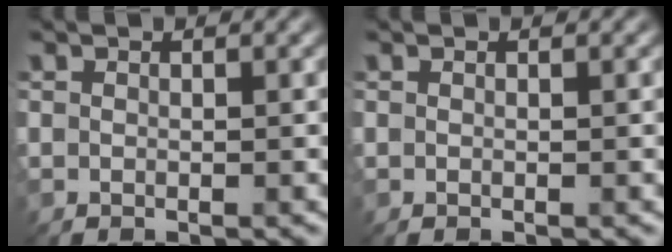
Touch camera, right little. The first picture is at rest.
{"total": 0.0}